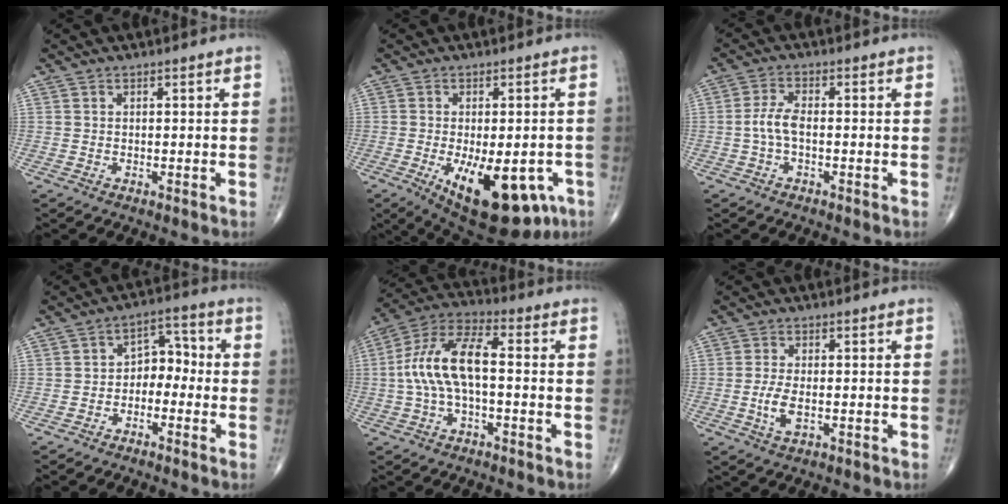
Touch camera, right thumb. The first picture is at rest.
{"total": 18.1, "force": [-7.2, 8.4, 14.3], "torque": [-0.166, -0.006, -0.083]}
{"total": 3.8, "force": [-0.7, 1.6, 3.4], "torque": [-0.080, 0.010, -0.019]}
{"total": 6.1, "force": [-1.9, 4.3, 3.8], "torque": [-0.029, 0.042, -0.046]}
{"total": 12.2, "force": [-0.7, 5.3, 11.0], "torque": [-0.228, 0.044, -0.019]}
{"total": 4.0, "force": [-1.0, 1.7, 3.5], "torque": [-0.077, -0.003, -0.020]}